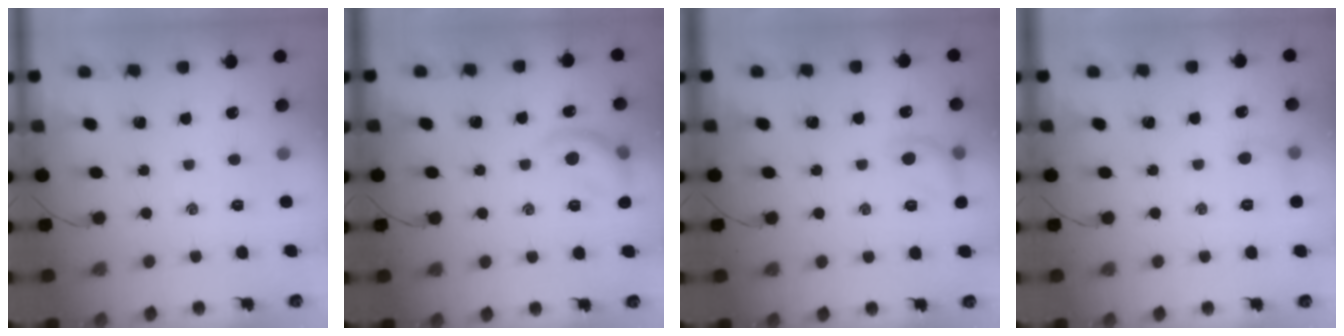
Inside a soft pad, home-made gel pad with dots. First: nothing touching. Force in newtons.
{"total": 11.4, "press": 11.4, "slide": 0.7}
{"total": 7.7, "press": 7.6, "slide": 0.4}
{"total": 4.5, "press": 4.4, "slide": 1.2}